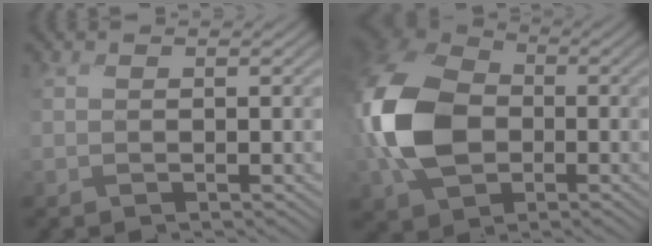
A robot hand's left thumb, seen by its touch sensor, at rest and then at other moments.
{"total": 15.2, "force": [-2.7, 10.9, 10.2], "torque": [-0.278, -0.011, -0.065]}